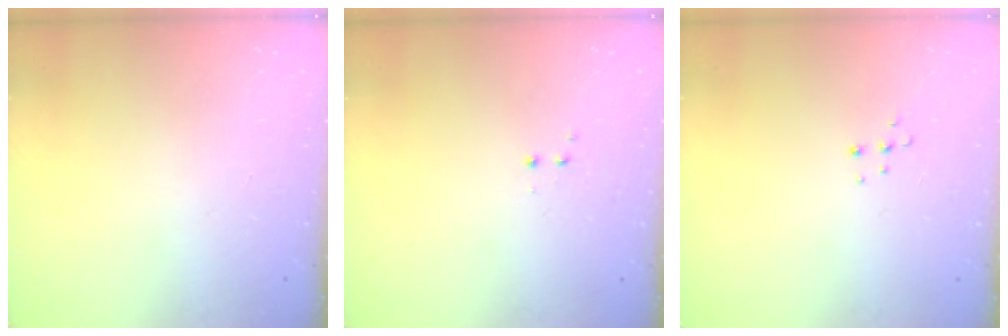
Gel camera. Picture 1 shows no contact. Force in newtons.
{"total": 1.2, "press": 1.1, "slide": 0.5}
{"total": 5.1, "press": 5.0, "slide": 0.4}